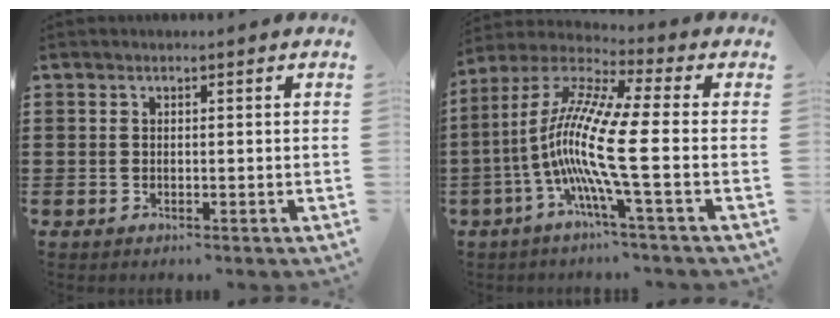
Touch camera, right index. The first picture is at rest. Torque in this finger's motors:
{"motor_torque": [2.14, 0.00, 1.05, 0.21]}